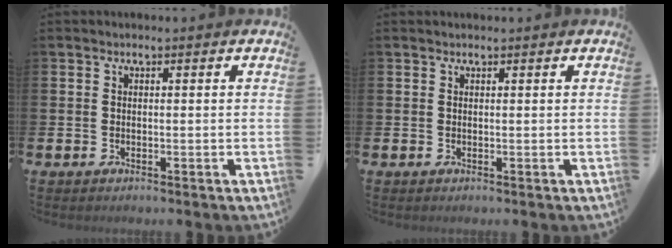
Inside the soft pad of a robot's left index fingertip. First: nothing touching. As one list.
[{"total": 0.0}]